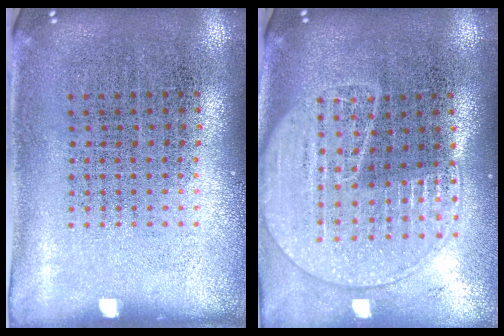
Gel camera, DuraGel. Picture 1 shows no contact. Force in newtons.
{"total": 2.0, "press": 1.8, "slide": 0.8}